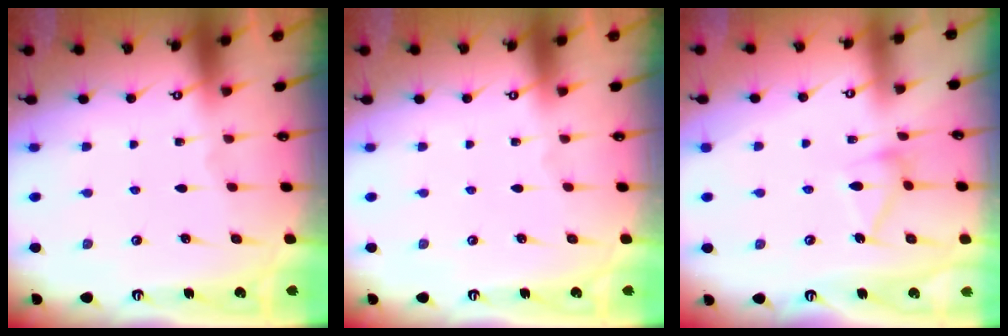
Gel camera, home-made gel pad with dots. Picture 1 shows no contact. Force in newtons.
{"total": 0.0}
{"total": 11.2, "press": 11.2, "slide": 0.4}